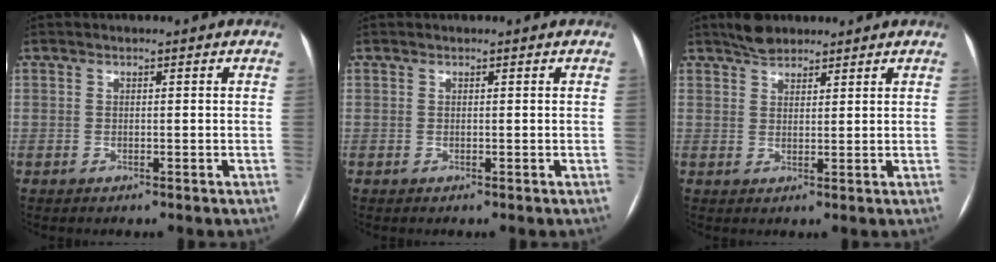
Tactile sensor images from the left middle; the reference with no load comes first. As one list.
[{"total": 0.0}, {"total": 3.6, "force": [3.1, 1.5, 1.0], "torque": [-0.021, 0.012, 0.054]}]